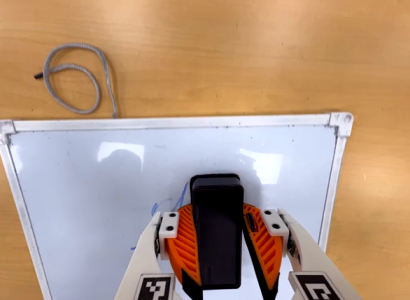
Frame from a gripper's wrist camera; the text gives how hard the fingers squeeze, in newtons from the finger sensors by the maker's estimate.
{"total": 14.7, "left": 16.4, "right": 13.0}